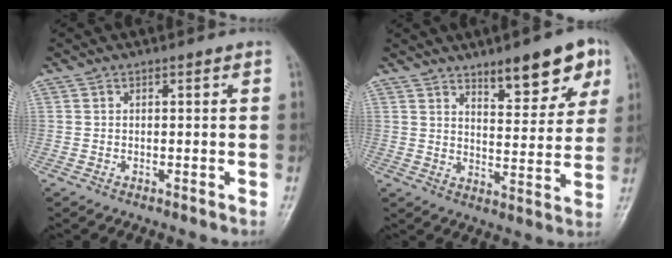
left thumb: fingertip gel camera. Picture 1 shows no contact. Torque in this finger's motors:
{"motor_torque": [0.38, 0.46, 0.35, -0.31, 0.08]}